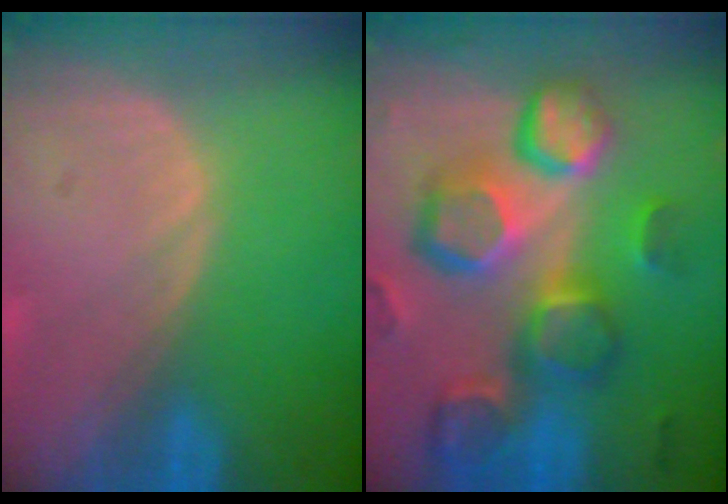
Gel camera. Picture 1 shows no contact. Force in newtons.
{"total": 13.0, "press": 11.4, "slide": 6.3}